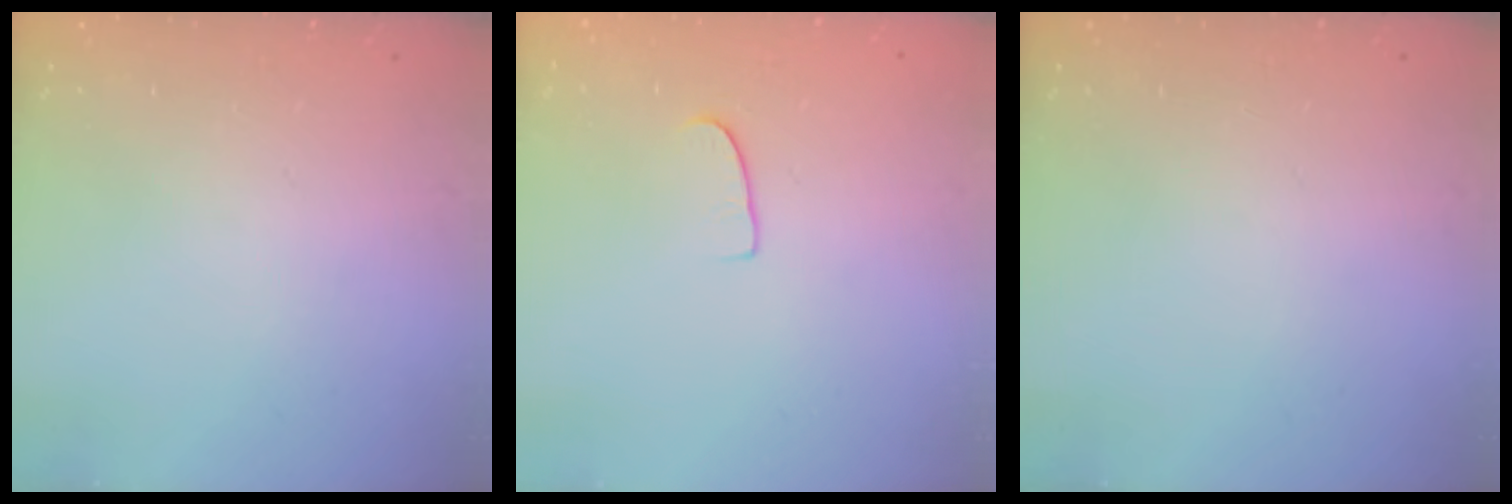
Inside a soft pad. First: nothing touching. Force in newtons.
{"total": 5.3, "press": 5.3, "slide": 0.5}
{"total": 0.0}